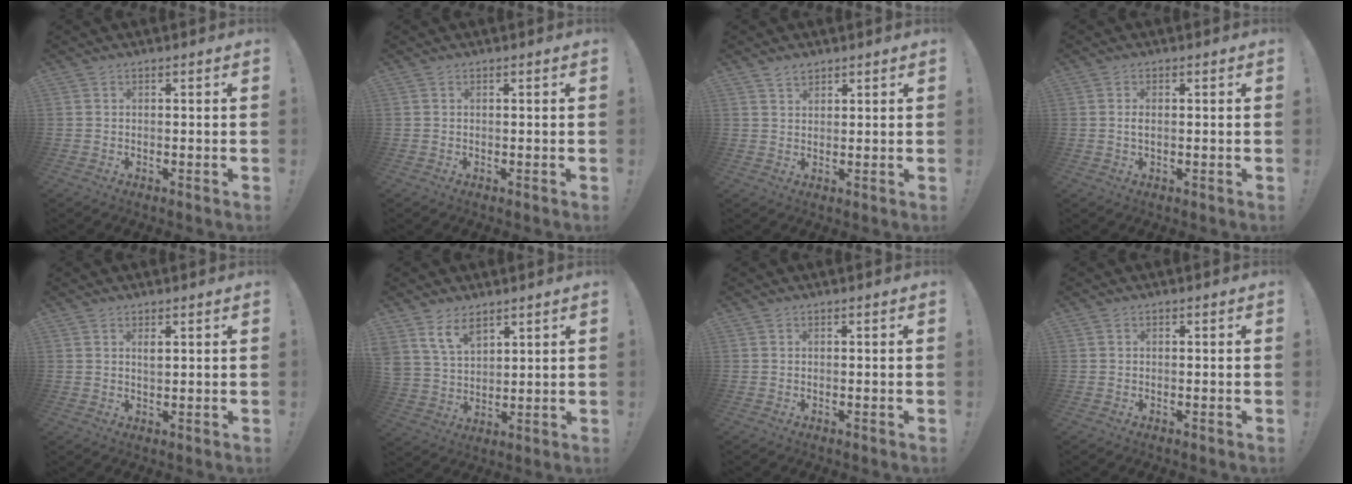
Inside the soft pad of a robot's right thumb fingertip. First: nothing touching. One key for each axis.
{"total": 0.0}
{"total": 2.8, "fx": 2.2, "fy": 1.5, "fz": 0.8, "tx": -0.003, "ty": -0.012, "tz": 0.039}
{"total": 1.5, "fx": -0.1, "fy": 0.6, "fz": 1.4, "tx": -0.020, "ty": 0.000, "tz": -0.004}
{"total": 1.9, "fx": 1.2, "fy": 1.2, "fz": 1.0, "tx": -0.005, "ty": -0.008, "tz": 0.018}
{"total": 8.9, "fx": 6.5, "fy": 4.8, "fz": 3.8, "tx": -0.078, "ty": -0.034, "tz": 0.128}
{"total": 0.0}
{"total": 0.0}